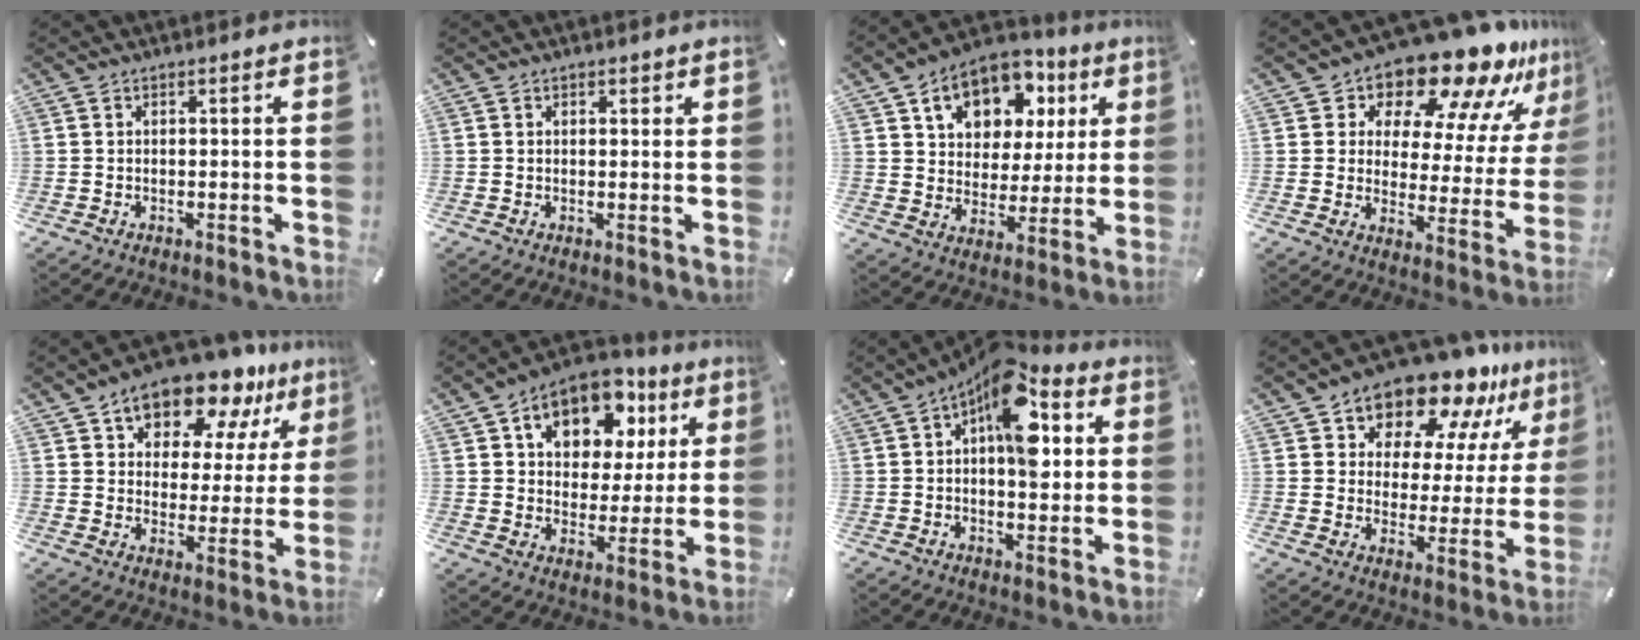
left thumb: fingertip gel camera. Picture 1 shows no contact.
{"total": 0.9, "force": [0.5, 0.6, 0.4], "torque": [-0.010, 0.003, 0.008]}
{"total": 13.1, "force": [6.6, 9.7, 5.7], "torque": [-0.097, -0.030, 0.120]}
{"total": 16.6, "force": [14.1, 5.9, 6.5], "torque": [-0.098, -0.129, 0.236]}
{"total": 14.7, "force": [12.1, 6.8, 5.0], "torque": [-0.086, -0.096, 0.213]}
{"total": 13.9, "force": [7.1, 9.6, 7.2], "torque": [-0.117, -0.034, 0.124]}
{"total": 14.1, "force": [4.7, 7.4, 11.0], "torque": [-0.136, -0.035, 0.078]}
{"total": 15.0, "force": [13.7, 5.4, 3.0], "torque": [-0.058, -0.131, 0.240]}